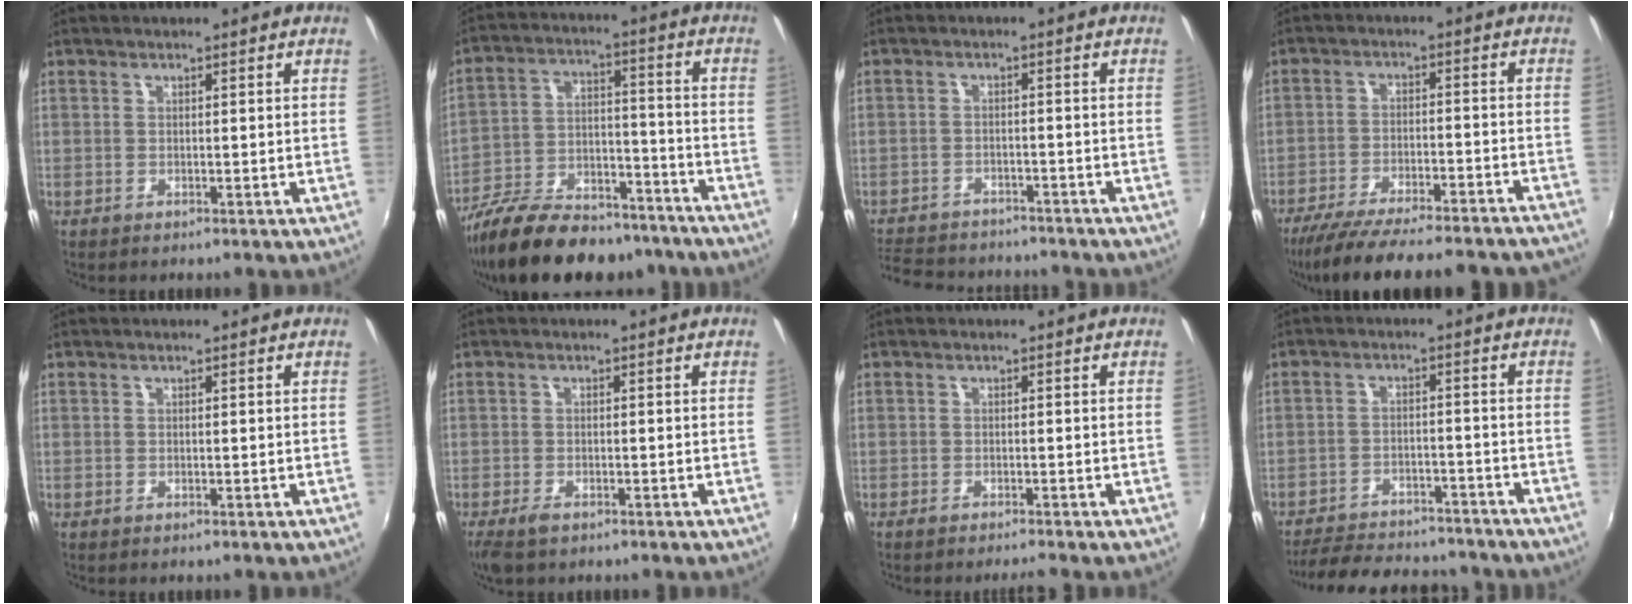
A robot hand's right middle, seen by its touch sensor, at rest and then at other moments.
{"total": 24.5, "force": [-19.0, 9.7, 12.2], "torque": [-0.230, 0.002, -0.281]}
{"total": 13.1, "force": [-11.4, 4.5, 4.5], "torque": [-0.120, -0.001, -0.172]}
{"total": 24.6, "force": [-21.9, 4.0, 10.5], "torque": [-0.191, -0.034, -0.300]}
{"total": 0.0}
{"total": 3.4, "force": [-2.4, 1.4, 2.0], "torque": [-0.050, -0.012, -0.044]}
{"total": 1.8, "force": [-1.6, -0.3, 0.6], "torque": [-0.016, -0.009, -0.031]}
{"total": 17.9, "force": [-15.7, 5.3, 6.8], "torque": [-0.151, 0.003, -0.211]}